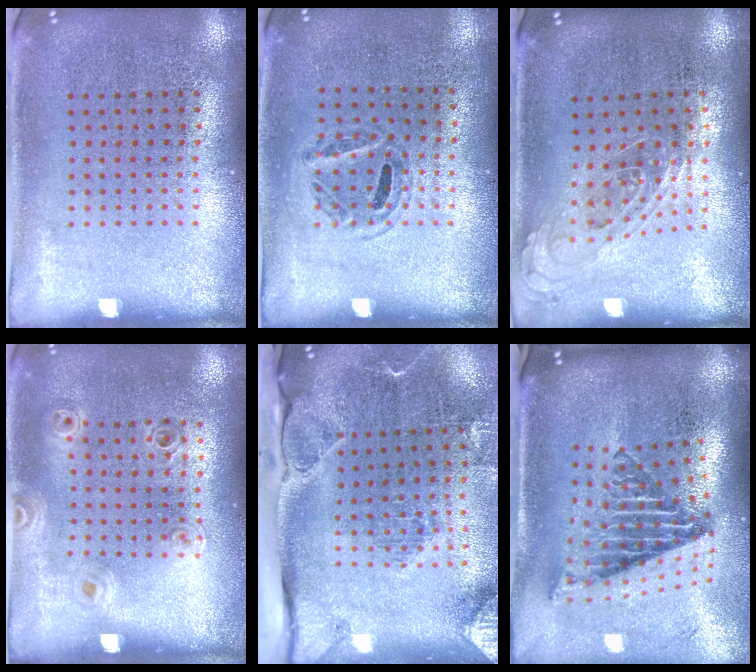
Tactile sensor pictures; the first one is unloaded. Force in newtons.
{"total": 1.0, "press": 0.7, "slide": 0.6}
{"total": 0.7, "press": 0.7, "slide": 0.3}
{"total": 0.9, "press": 0.9, "slide": 0.1}
{"total": 3.0, "press": 2.3, "slide": 1.9}
{"total": 2.8, "press": 1.7, "slide": 2.2}